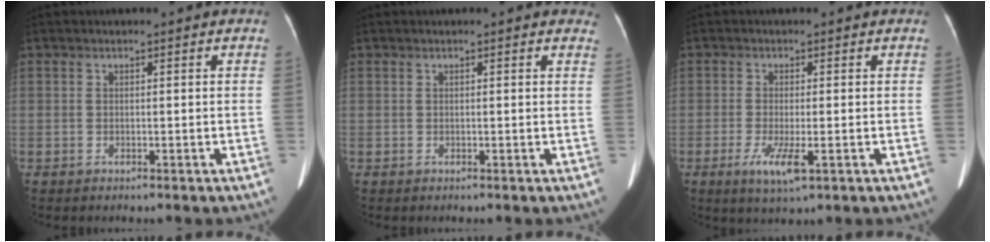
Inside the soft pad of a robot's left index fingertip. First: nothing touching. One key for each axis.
{"total": 4.0, "fx": 3.6, "fy": 1.0, "fz": 1.6, "tx": -0.009, "ty": 0.017, "tz": 0.028}
{"total": 4.3, "fx": -1.4, "fy": 0.8, "fz": 3.9, "tx": -0.074, "ty": -0.010, "tz": -0.021}